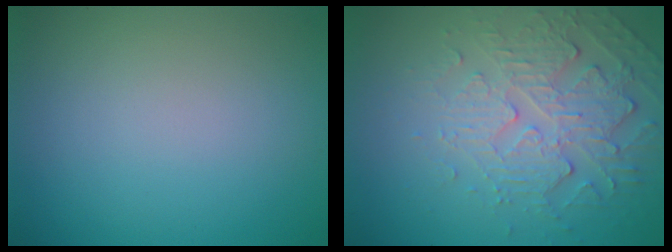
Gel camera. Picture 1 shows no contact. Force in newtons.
{"total": 5.0, "press": 3.6, "slide": 3.5}